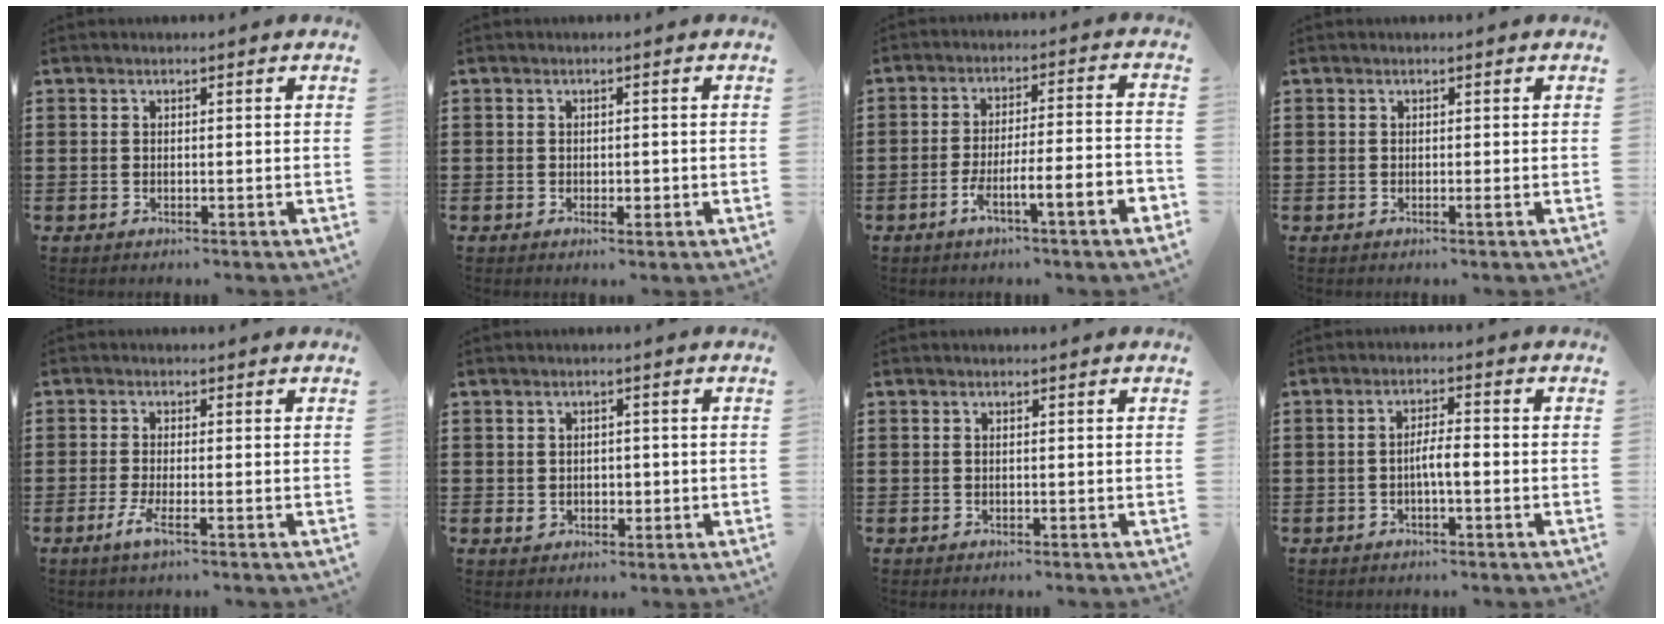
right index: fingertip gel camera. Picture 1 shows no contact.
{"total": 1.4, "force": [-0.4, 0.6, 1.2], "torque": [-0.022, 0.000, -0.008]}
{"total": 7.0, "force": [-4.3, 0.4, 5.5], "torque": [-0.097, -0.005, -0.082]}
{"total": 0.6, "force": [-0.1, -0.2, 0.5], "torque": [-0.010, -0.003, -0.002]}
{"total": 3.3, "force": [-1.4, 0.3, 2.9], "torque": [-0.071, -0.012, -0.031]}
{"total": 2.1, "force": [-0.2, 1.7, 1.1], "torque": [-0.026, 0.007, -0.005]}
{"total": 0.0}
{"total": 2.6, "force": [-0.7, 0.7, 2.4], "torque": [-0.044, 0.003, -0.013]}